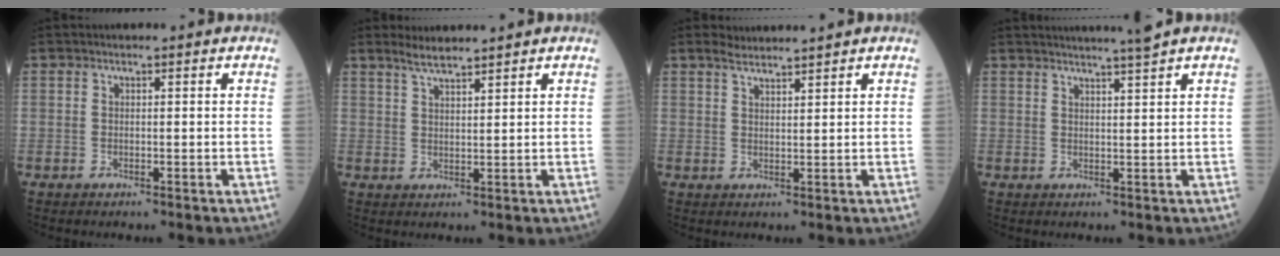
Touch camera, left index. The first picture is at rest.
{"total": 3.4, "force": [3.1, 0.2, 1.4], "torque": [-0.035, 0.006, 0.062]}
{"total": 3.2, "force": [3.0, 0.2, 0.9], "torque": [-0.020, 0.019, 0.057]}
{"total": 4.9, "force": [4.3, -1.3, 2.0], "torque": [-0.033, -0.001, 0.062]}